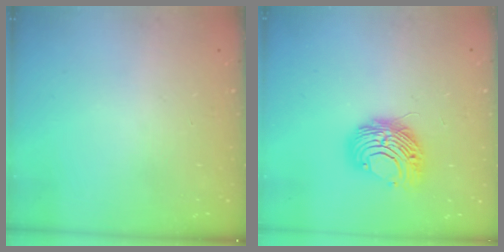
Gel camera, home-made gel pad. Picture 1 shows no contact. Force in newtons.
{"total": 8.9, "press": 8.9, "slide": 0.0}